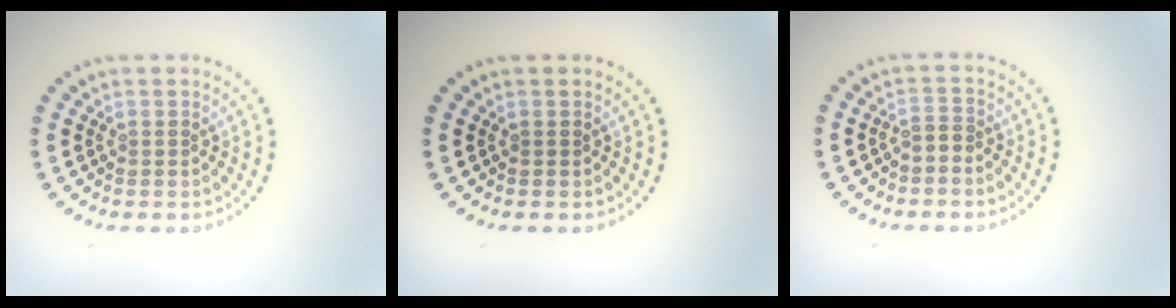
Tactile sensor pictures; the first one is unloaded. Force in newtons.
{"total": 0.0}
{"total": 0.9, "press": 0.6, "slide": 0.6}